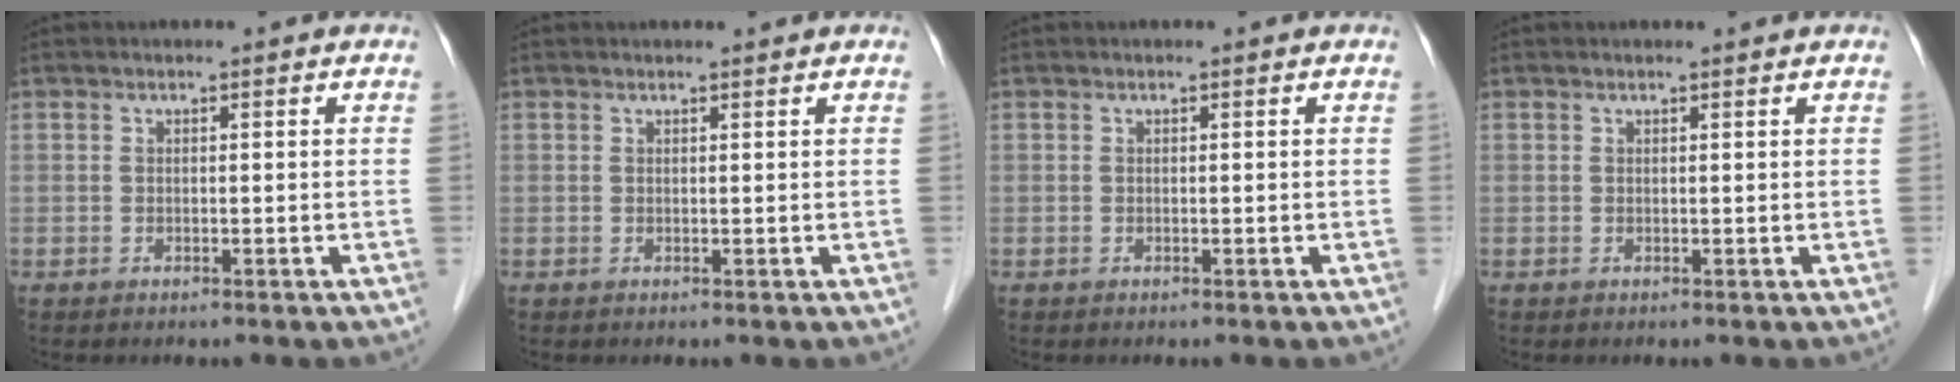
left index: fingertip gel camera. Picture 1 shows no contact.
{"total": 0.9, "force": [0.9, -0.1, 0.1], "torque": [-0.008, 0.001, 0.014]}
{"total": 0.0}
{"total": 0.8, "force": [0.8, 0.0, 0.1], "torque": [-0.008, 0.001, 0.011]}